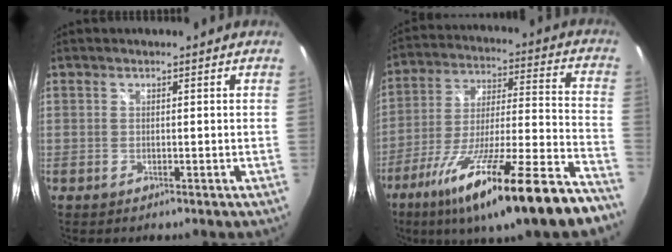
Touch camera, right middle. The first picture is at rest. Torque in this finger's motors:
{"motor_torque": [1.40, -0.73, 1.05, 0.21]}